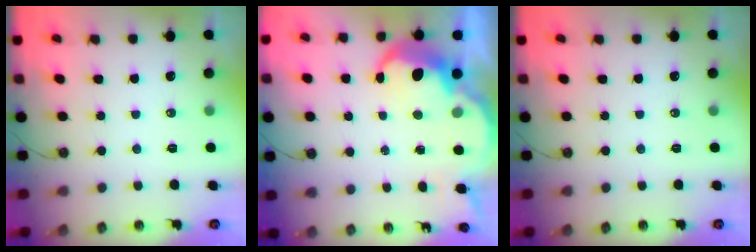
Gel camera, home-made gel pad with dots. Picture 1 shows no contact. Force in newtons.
{"total": 9.0, "press": 9.0, "slide": 0.4}
{"total": 0.0}